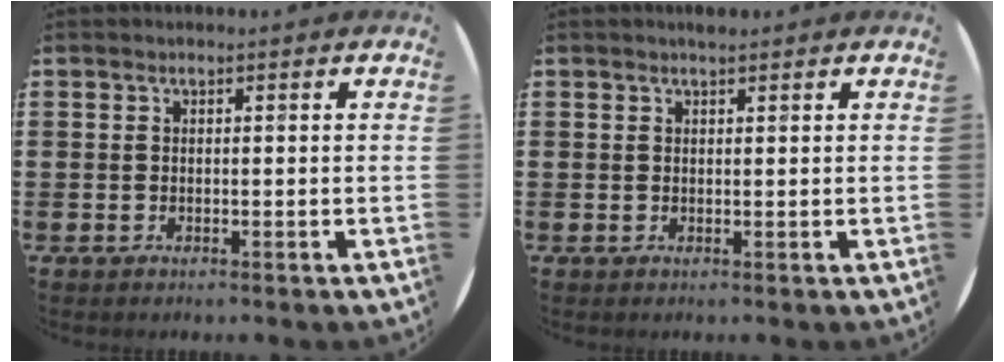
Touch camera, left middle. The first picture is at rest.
{"total": 0.8, "force": [0.8, 0.0, 0.1], "torque": [-0.002, 0.000, 0.015]}